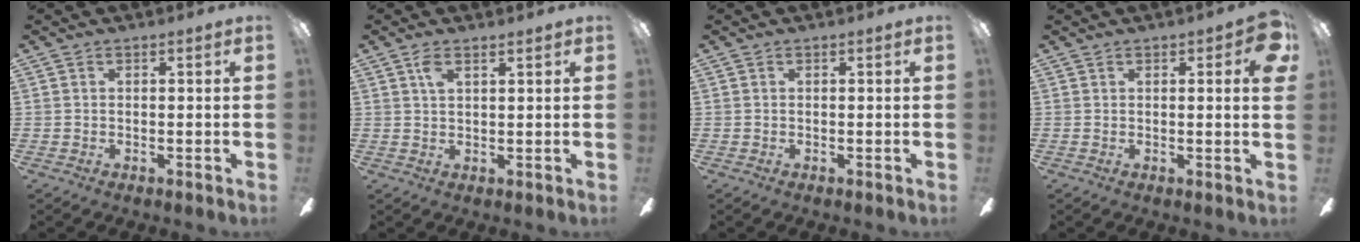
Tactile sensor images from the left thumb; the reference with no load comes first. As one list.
[{"total": 3.1, "force": [2.0, 1.0, 2.1], "torque": [-0.048, 0.003, 0.035]}, {"total": 0.0}, {"total": 4.6, "force": [1.7, 1.2, 4.1], "torque": [-0.049, -0.006, 0.022]}]